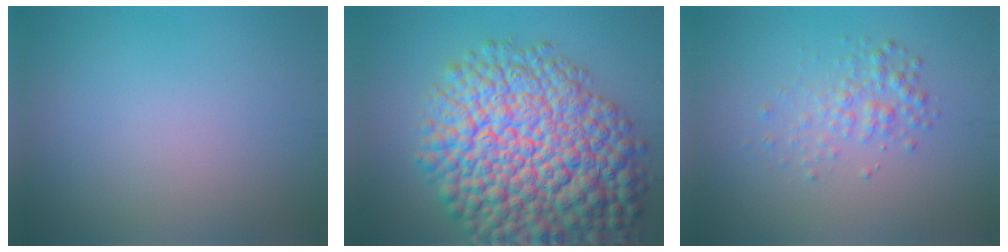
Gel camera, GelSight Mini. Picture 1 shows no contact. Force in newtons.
{"total": 16.1, "press": 16.1, "slide": 0.6}
{"total": 2.3, "press": 2.3, "slide": 0.1}